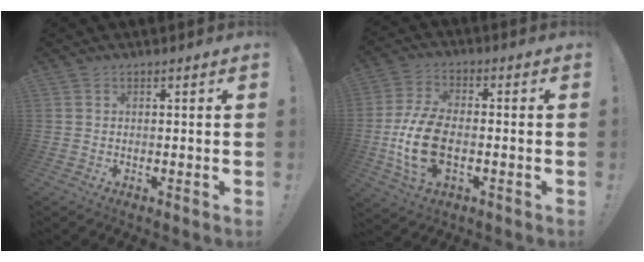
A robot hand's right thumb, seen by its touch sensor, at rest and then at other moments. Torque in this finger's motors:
{"motor_torque": [2.37, 2.64, 1.55, -0.76, 0.78]}